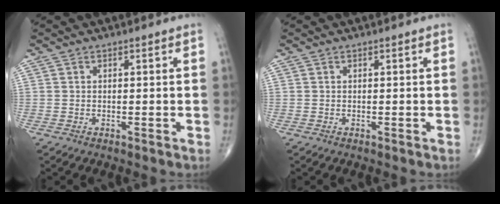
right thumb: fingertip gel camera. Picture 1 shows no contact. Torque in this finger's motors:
{"motor_torque": [0.00, 0.00, -0.01, -0.01, 0.01]}